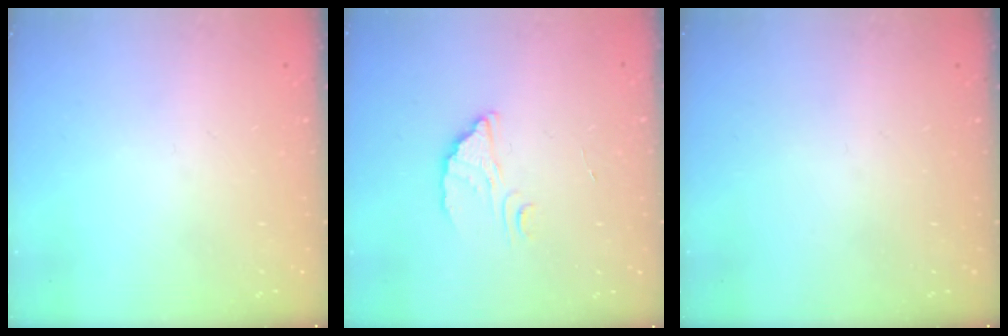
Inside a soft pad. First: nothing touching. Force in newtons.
{"total": 2.4, "press": 2.4, "slide": 0.1}
{"total": 0.0}